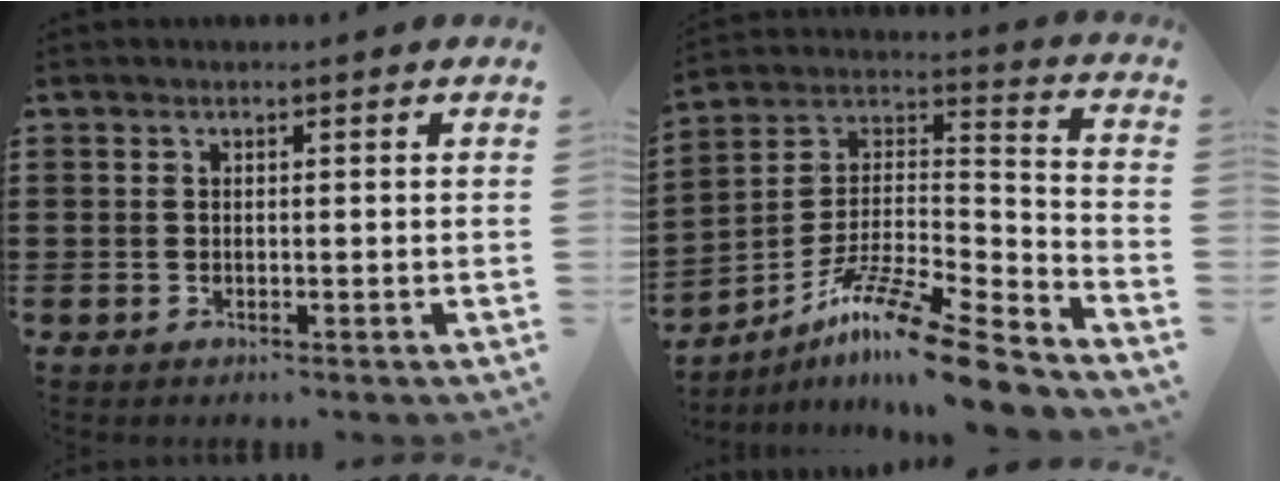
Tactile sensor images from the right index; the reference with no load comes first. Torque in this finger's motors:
{"motor_torque": [0.93, 0.79, 0.64, 0.14]}